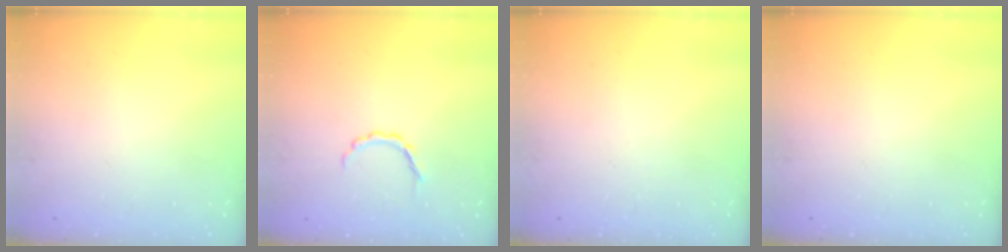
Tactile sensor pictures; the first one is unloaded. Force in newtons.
{"total": 3.7, "press": 3.6, "slide": 0.9}
{"total": 0.0}
{"total": 0.0}